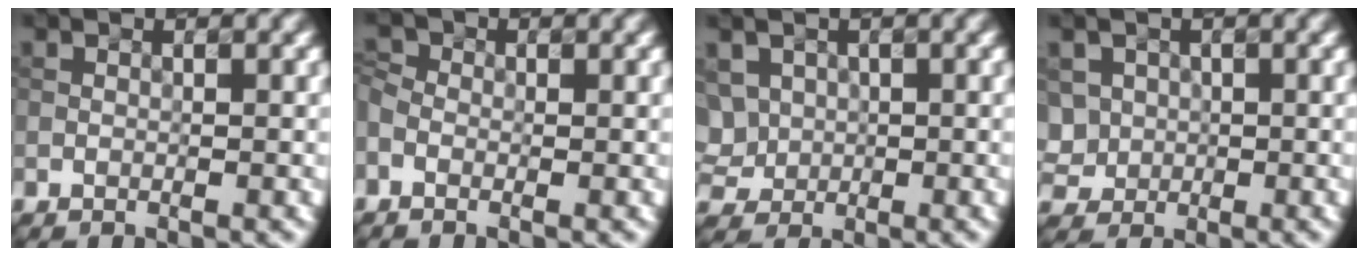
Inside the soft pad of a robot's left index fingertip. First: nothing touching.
{"total": 1.6, "force": [-0.5, 1.2, 0.9], "torque": [-0.025, 0.002, -0.017]}
{"total": 4.9, "force": [0.9, 4.3, 2.2], "torque": [-0.055, 0.020, 0.010]}
{"total": 3.8, "force": [0.3, 3.6, 1.3], "torque": [-0.025, 0.015, 0.004]}